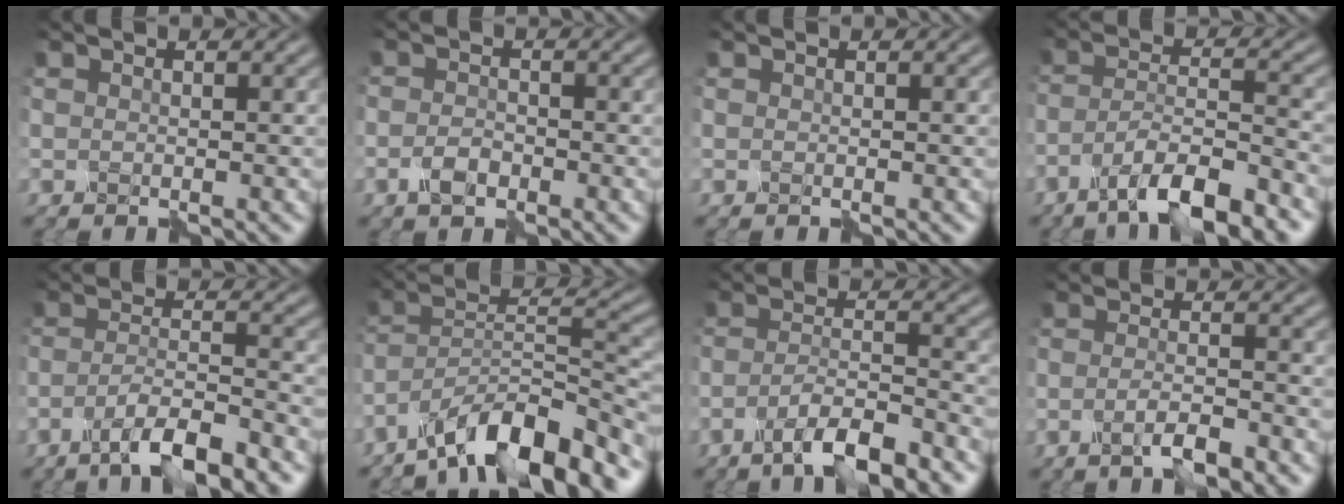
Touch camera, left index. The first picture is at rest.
{"total": 2.1, "force": [-1.1, 1.1, 1.3], "torque": [-0.027, 0.002, -0.024]}
{"total": 0.0}
{"total": 7.6, "force": [-5.3, 1.6, 5.3], "torque": [-0.087, 0.005, -0.094]}
{"total": 6.3, "force": [-4.0, 1.3, 4.6], "torque": [-0.076, 0.004, -0.075]}
{"total": 10.9, "force": [-8.3, 2.9, 6.5], "torque": [-0.095, 0.019, -0.157]}
{"total": 6.0, "force": [-3.9, 1.3, 4.3], "torque": [-0.071, 0.004, -0.072]}
{"total": 3.3, "force": [-1.8, 0.8, 2.7], "torque": [-0.048, 0.001, -0.038]}